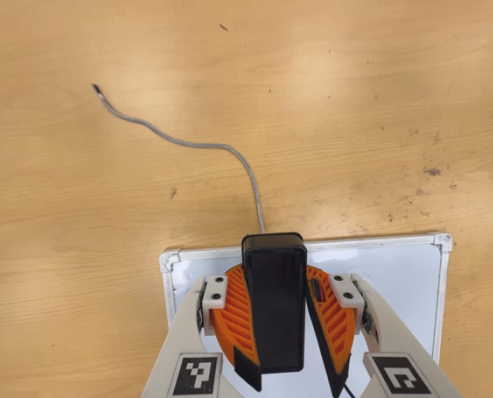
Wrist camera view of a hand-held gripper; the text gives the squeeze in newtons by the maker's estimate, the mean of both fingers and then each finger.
{"total": 10.0, "left": 9.7, "right": 10.4}